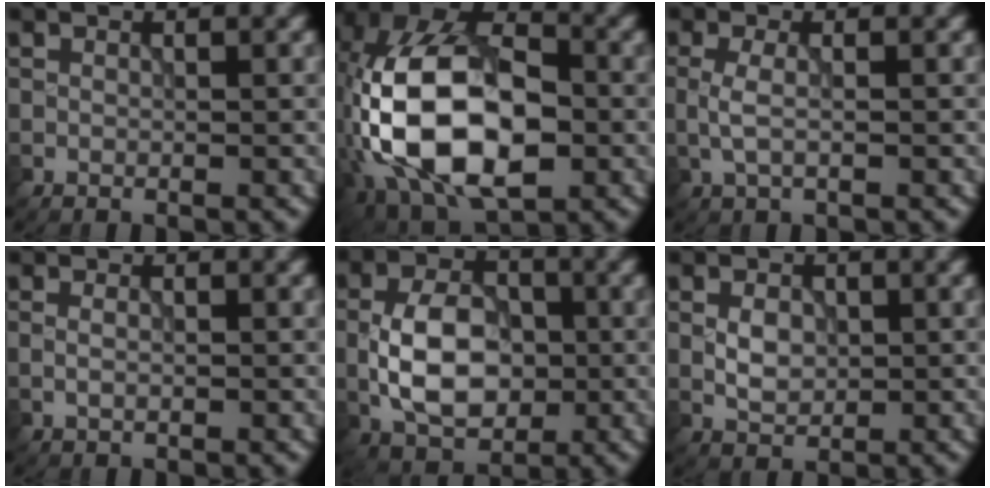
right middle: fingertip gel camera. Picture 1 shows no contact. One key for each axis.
{"total": 16.3, "fx": -2.6, "fy": 10.1, "fz": 12.6, "tx": -0.234, "ty": 0.009, "tz": -0.065}
{"total": 1.8, "fx": -0.3, "fy": 0.6, "fz": 1.7, "tx": -0.039, "ty": -0.001, "tz": -0.008}
{"total": 1.0, "fx": -0.1, "fy": 0.5, "fz": 0.8, "tx": -0.017, "ty": -0.004, "tz": -0.003}
{"total": 7.0, "fx": -1.2, "fy": 4.4, "fz": 5.2, "tx": -0.098, "ty": 0.004, "tz": -0.025}
{"total": 2.4, "fx": 0.0, "fy": 1.7, "fz": 1.7, "tx": -0.029, "ty": 0.001, "tz": 0.000}